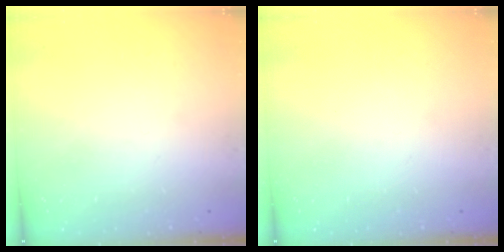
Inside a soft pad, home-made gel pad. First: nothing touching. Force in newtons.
{"total": 0.0}